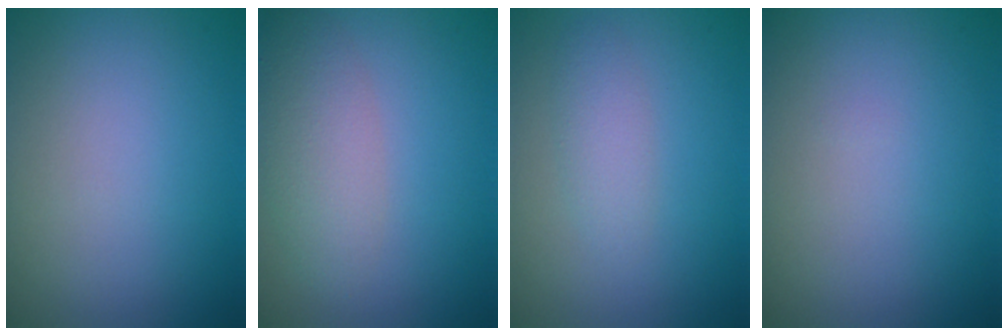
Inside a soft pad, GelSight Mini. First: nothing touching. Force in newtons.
{"total": 3.6, "press": 3.6, "slide": 0.1}
{"total": 1.7, "press": 1.7, "slide": 0.1}
{"total": 0.0}